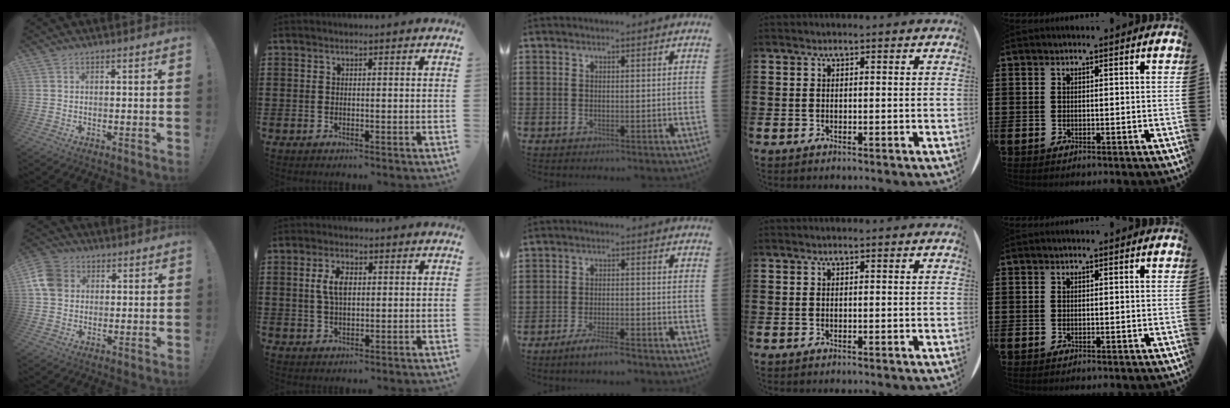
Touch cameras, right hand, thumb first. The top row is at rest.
{"thumb": {"total": 9.2, "force": [1.8, 7.5, 5.0], "torque": [-0.088, 0.005, 0.039]}, "index": {"total": 4.7, "force": [0.9, 2.3, 4.0], "torque": [-0.084, 0.012, 0.013]}, "middle": {"total": 3.8, "force": [-3.0, 0.3, 2.3], "torque": [-0.043, -0.002, -0.055]}}